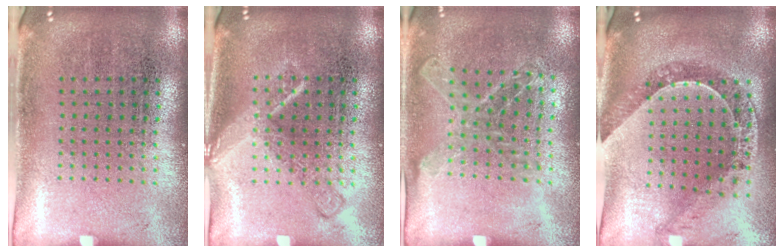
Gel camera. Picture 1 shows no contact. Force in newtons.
{"total": 2.2, "press": 2.2, "slide": 0.3}
{"total": 1.1, "press": 1.1, "slide": 0.3}
{"total": 1.0, "press": 1.0, "slide": 0.2}